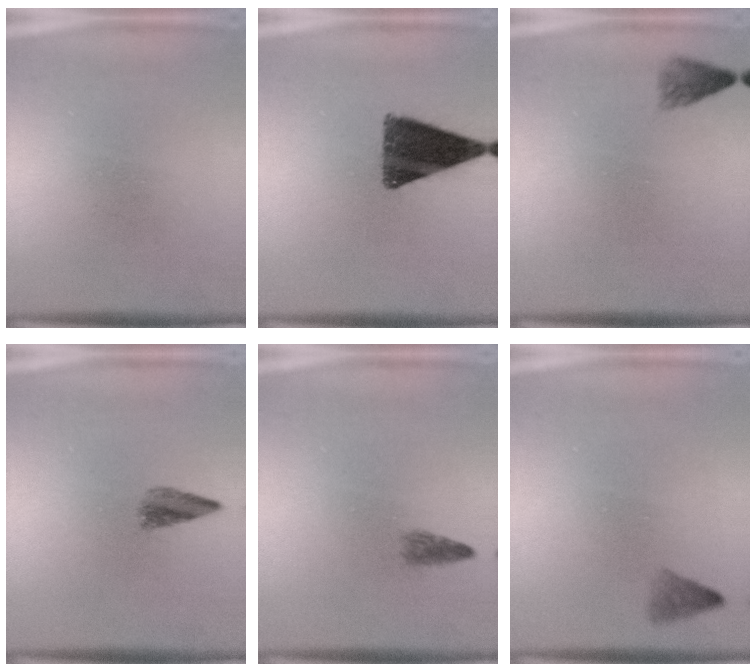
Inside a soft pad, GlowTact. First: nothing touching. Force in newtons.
{"total": 11.7}
{"total": 1.8}
{"total": 2.6}
{"total": 1.4}
{"total": 1.6}